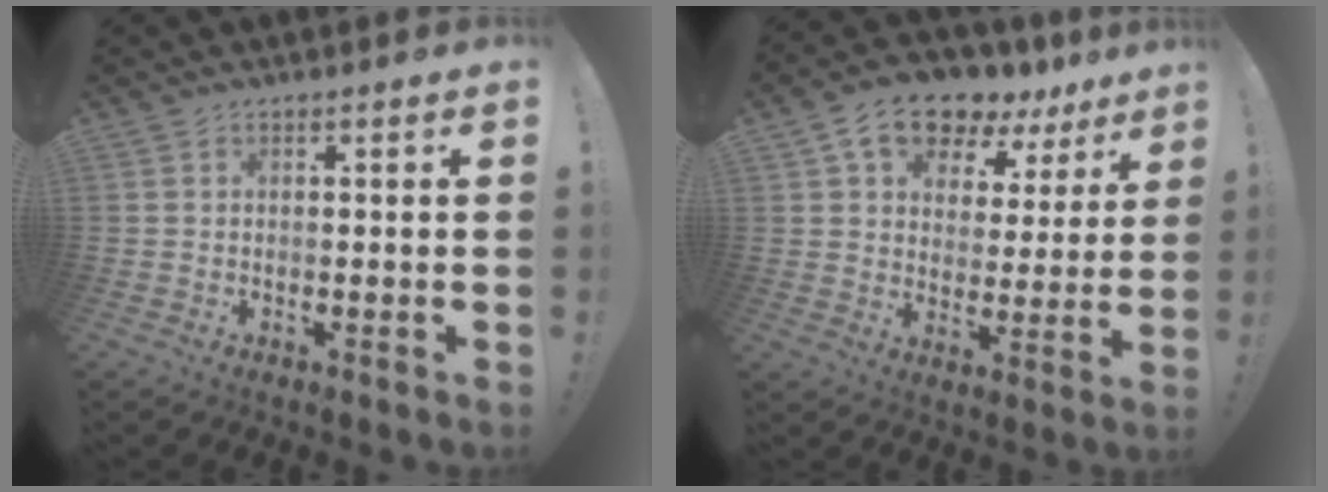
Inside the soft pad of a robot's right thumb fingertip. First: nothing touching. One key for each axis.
{"total": 11.9, "fx": 8.4, "fy": 6.7, "fz": 5.3, "tx": -0.089, "ty": -0.059, "tz": 0.153}